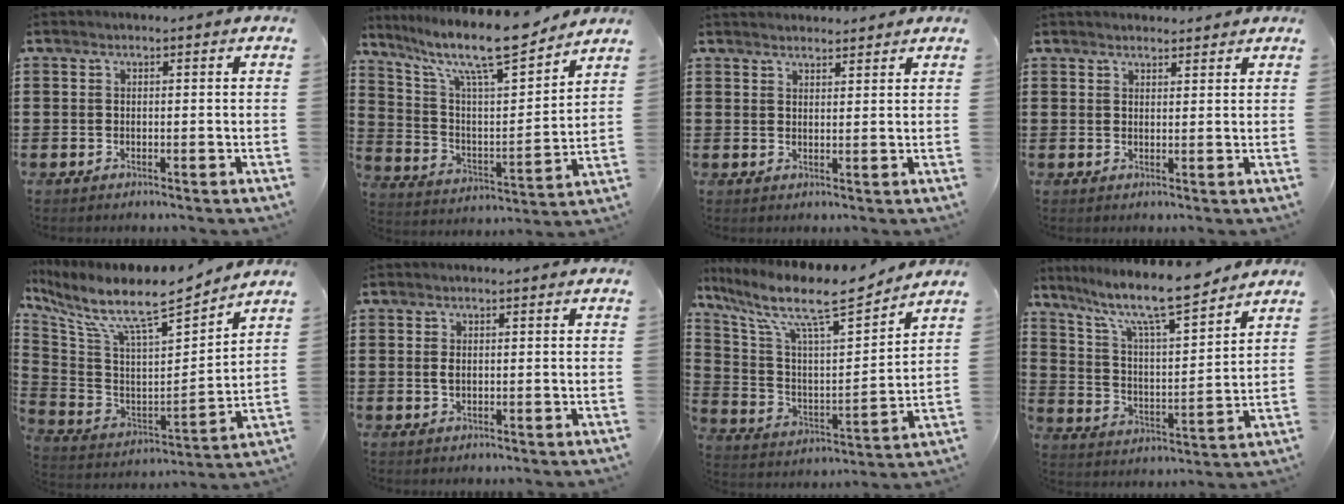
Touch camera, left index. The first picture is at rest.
{"total": 12.4, "force": [9.9, 2.0, 7.2], "torque": [-0.159, -0.060, 0.164]}
{"total": 2.0, "force": [1.9, 0.3, -0.1], "torque": [-0.003, 0.001, 0.038]}
{"total": 1.8, "force": [1.7, 0.4, 0.0], "torque": [-0.004, 0.003, 0.034]}
{"total": 10.0, "force": [8.0, 1.6, 5.7], "torque": [-0.146, -0.060, 0.132]}
{"total": 1.2, "force": [0.1, 0.6, 1.0], "torque": [-0.022, 0.003, 0.001]}
{"total": 12.0, "force": [9.1, 2.2, 7.6], "torque": [-0.174, -0.056, 0.150]}
{"total": 9.8, "force": [8.2, 0.8, 5.3], "torque": [-0.125, -0.053, 0.135]}